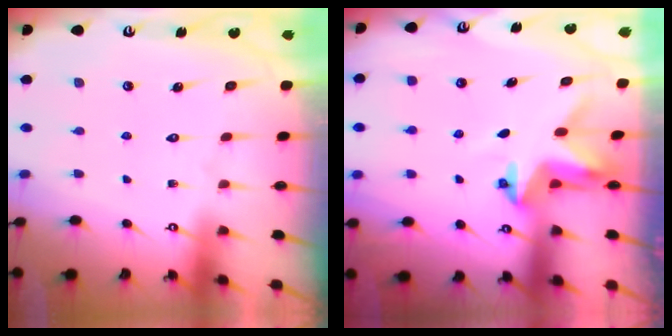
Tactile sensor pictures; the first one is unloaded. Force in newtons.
{"total": 3.3, "press": 3.3, "slide": 0.2}